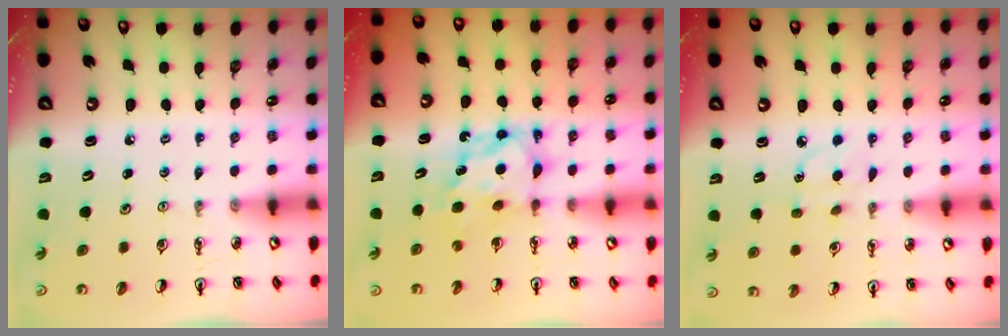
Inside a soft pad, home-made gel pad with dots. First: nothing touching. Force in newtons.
{"total": 6.8, "press": 6.7, "slide": 0.6}
{"total": 5.3, "press": 5.2, "slide": 0.7}